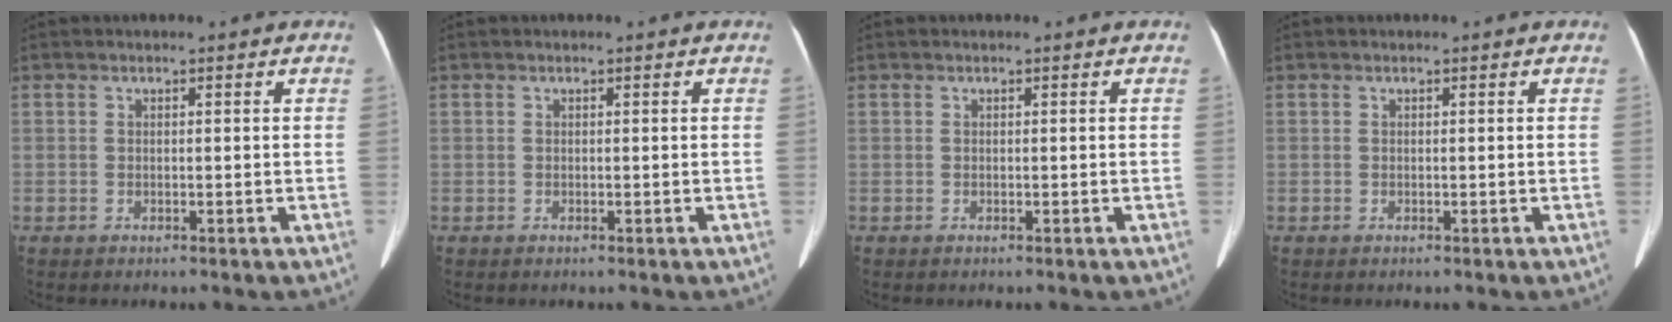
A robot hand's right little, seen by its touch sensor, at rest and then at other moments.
{"total": 0.0}
{"total": 0.0}
{"total": 0.0}